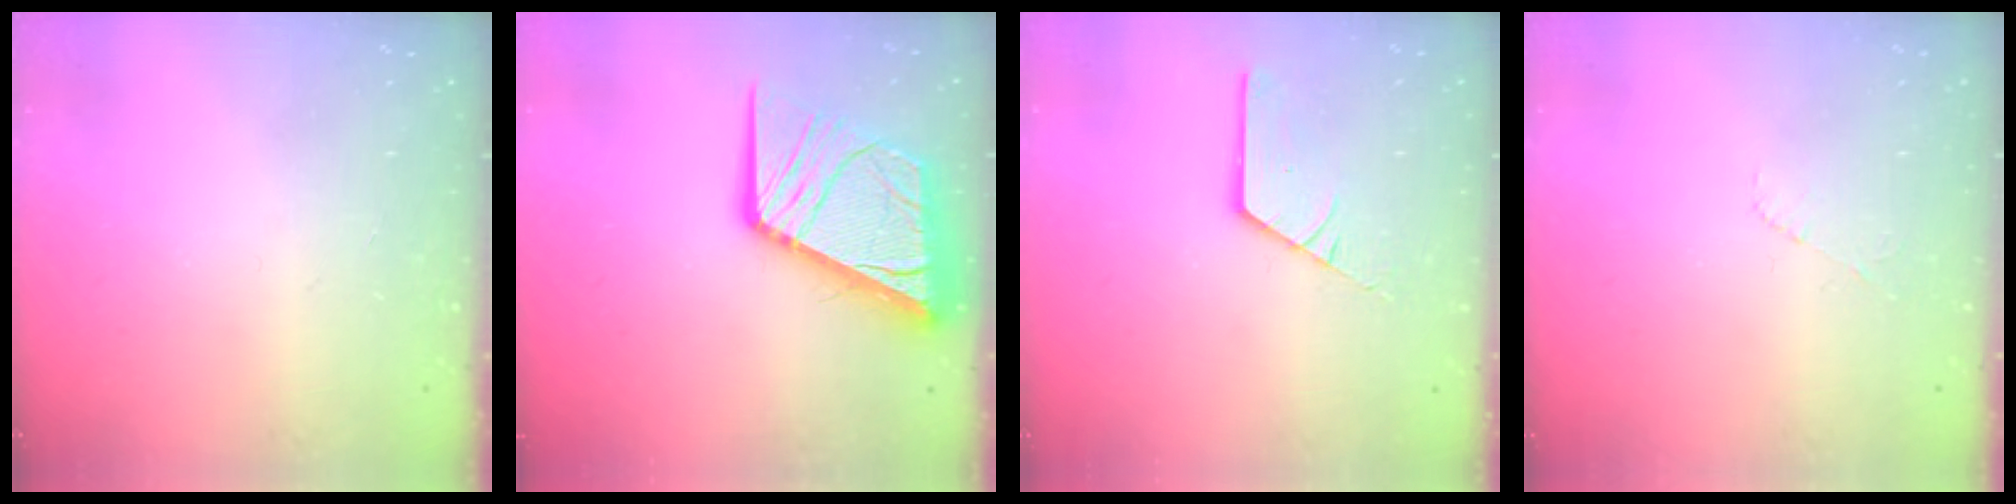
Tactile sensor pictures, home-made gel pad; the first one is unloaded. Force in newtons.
{"total": 20.3, "press": 20.2, "slide": 2.1}
{"total": 2.6, "press": 2.6, "slide": 0.2}
{"total": 3.3, "press": 3.3, "slide": 0.4}